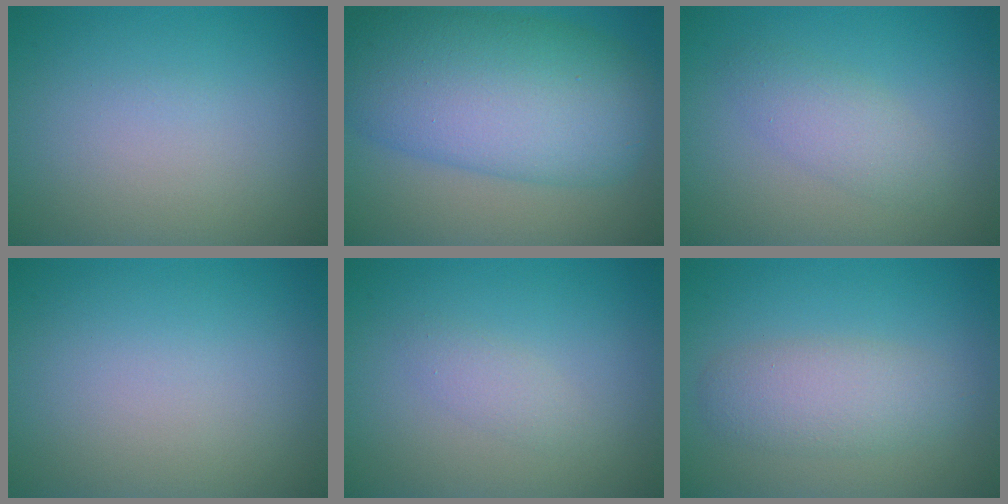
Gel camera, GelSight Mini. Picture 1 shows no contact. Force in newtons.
{"total": 12.1, "press": 12.1, "slide": 0.0}
{"total": 2.4, "press": 2.4, "slide": 0.0}
{"total": 0.0}
{"total": 1.3, "press": 1.2, "slide": 0.1}
{"total": 3.5, "press": 3.5, "slide": 0.3}